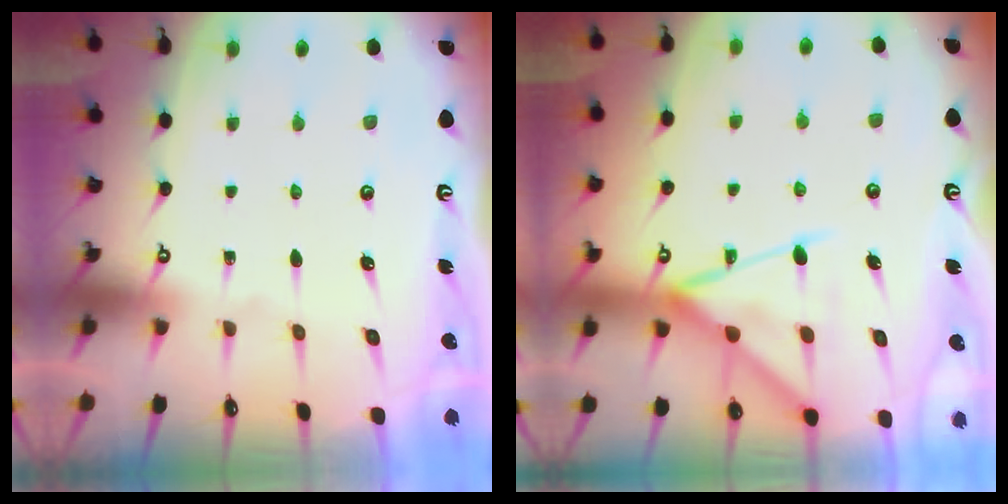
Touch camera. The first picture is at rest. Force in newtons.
{"total": 14.8, "press": 14.7, "slide": 1.2}